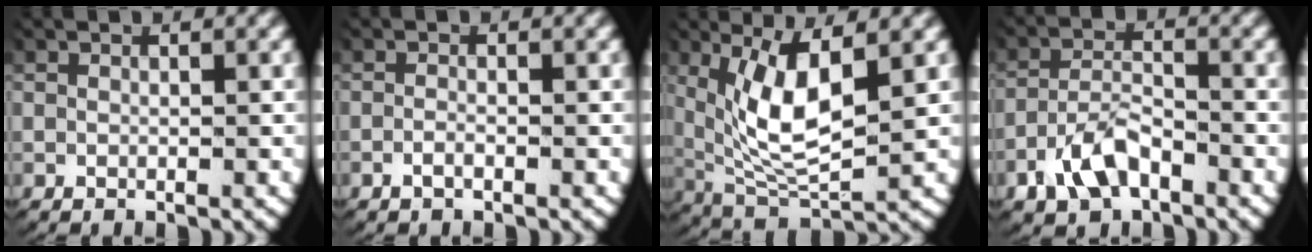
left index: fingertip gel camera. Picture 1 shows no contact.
{"total": 1.1, "force": [-0.9, 0.4, 0.6], "torque": [-0.019, -0.005, -0.016]}
{"total": 7.8, "force": [1.4, 4.1, 6.4], "torque": [-0.156, -0.026, 0.043]}
{"total": 4.4, "force": [-2.9, 2.2, 2.5], "torque": [-0.045, -0.007, -0.051]}